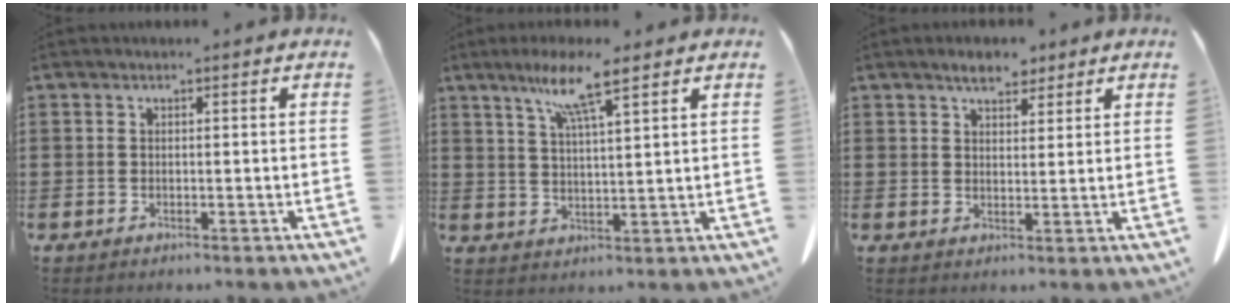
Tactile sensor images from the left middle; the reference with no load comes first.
{"total": 7.5, "force": [5.1, 0.2, 5.5], "torque": [-0.120, -0.003, 0.085]}
{"total": 3.9, "force": [3.3, 1.5, 1.4], "torque": [-0.034, 0.002, 0.062]}